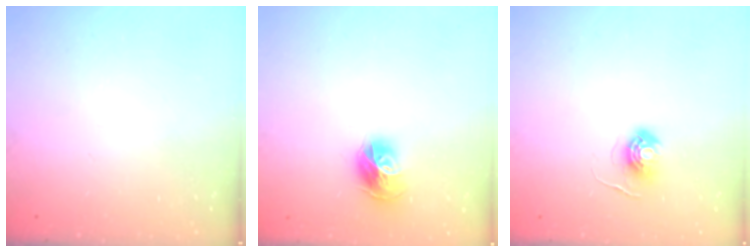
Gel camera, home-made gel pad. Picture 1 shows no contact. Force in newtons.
{"total": 10.6, "press": 10.5, "slide": 1.2}
{"total": 5.8, "press": 5.8, "slide": 0.3}